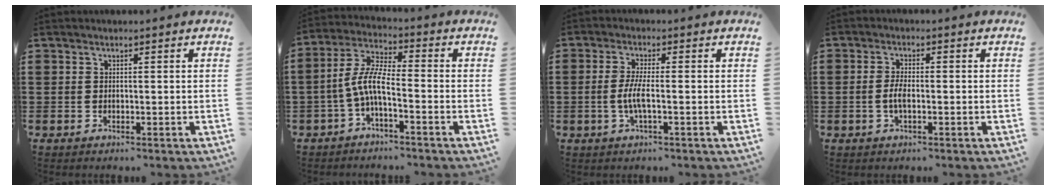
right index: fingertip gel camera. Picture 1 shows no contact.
{"total": 6.4, "force": [-2.4, 1.5, 5.7], "torque": [-0.143, -0.011, -0.054]}
{"total": 4.2, "force": [-0.9, 0.8, 4.0], "torque": [-0.093, -0.007, -0.025]}
{"total": 3.3, "force": [-0.6, 1.2, 3.0], "torque": [-0.071, -0.003, -0.016]}